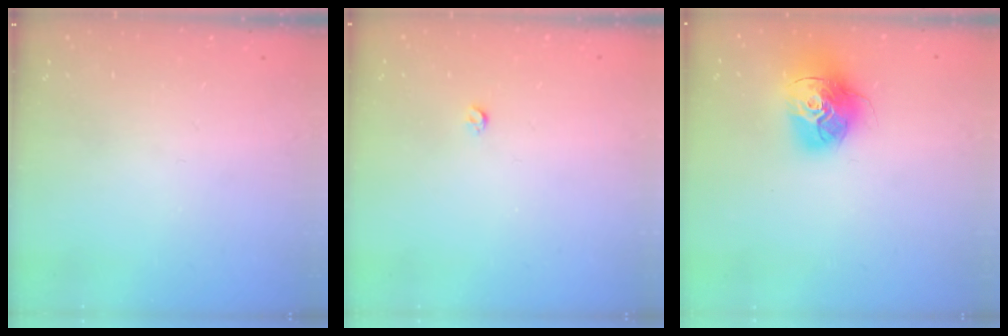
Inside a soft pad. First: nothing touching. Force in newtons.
{"total": 2.8, "press": 2.8, "slide": 0.5}
{"total": 15.4, "press": 15.3, "slide": 1.5}